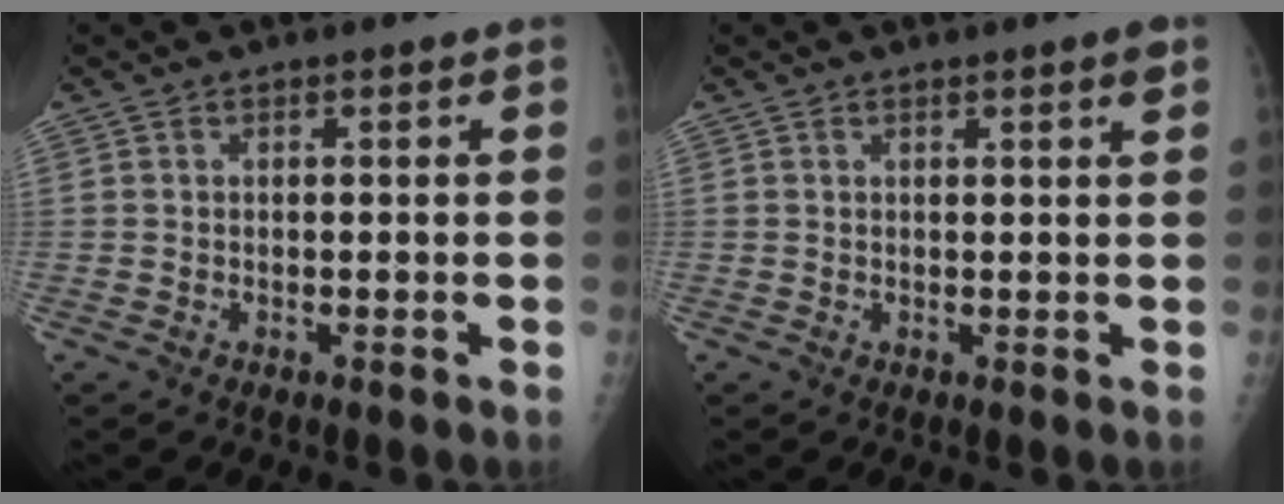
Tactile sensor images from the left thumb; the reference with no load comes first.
{"total": 1.9, "force": [1.1, 0.1, 1.6], "torque": [-0.022, -0.004, 0.013]}